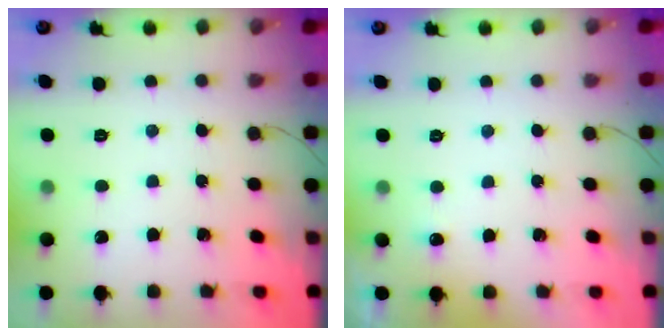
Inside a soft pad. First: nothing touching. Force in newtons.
{"total": 2.9, "press": 2.7, "slide": 1.2}